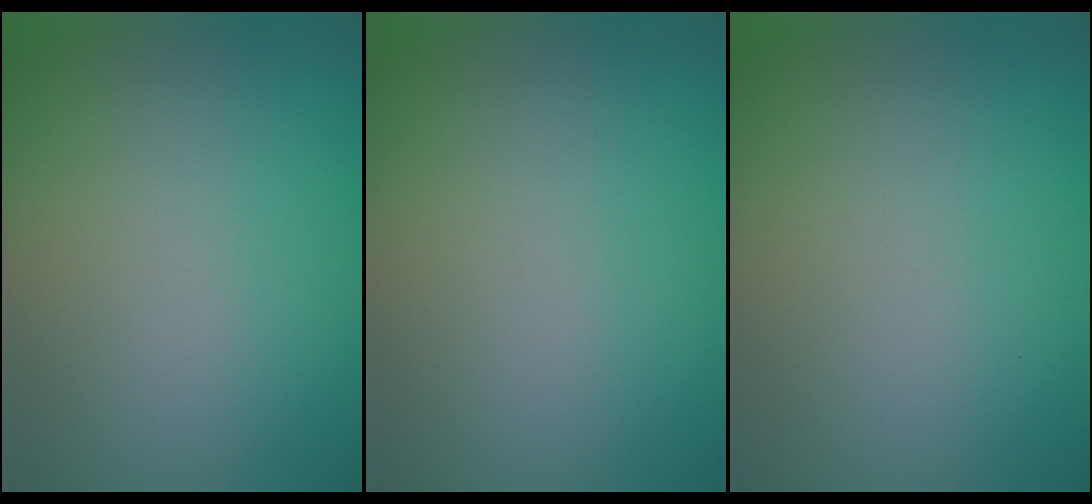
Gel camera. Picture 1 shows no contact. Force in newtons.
{"total": 0.0}
{"total": 0.0}